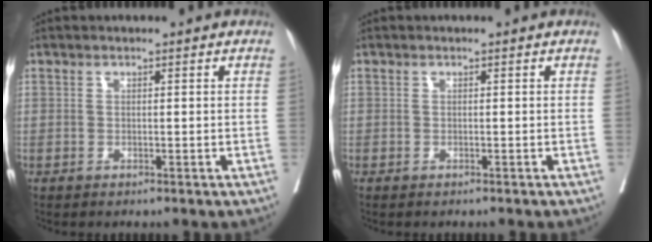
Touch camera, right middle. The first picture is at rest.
{"total": 1.5, "force": [-1.4, 0.1, 0.5], "torque": [-0.005, -0.002, -0.020]}